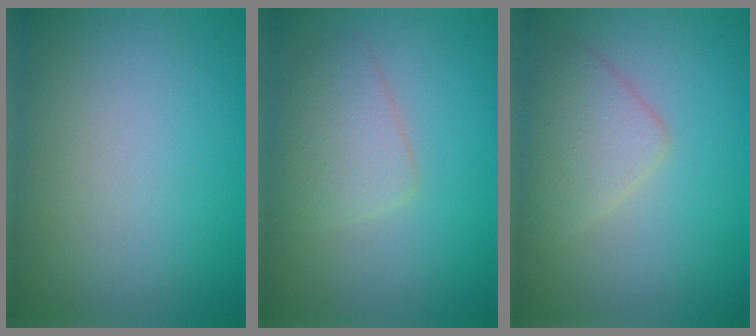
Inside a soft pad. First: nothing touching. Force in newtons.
{"total": 2.8, "press": 2.8, "slide": 0.1}
{"total": 3.0, "press": 3.0, "slide": 0.1}